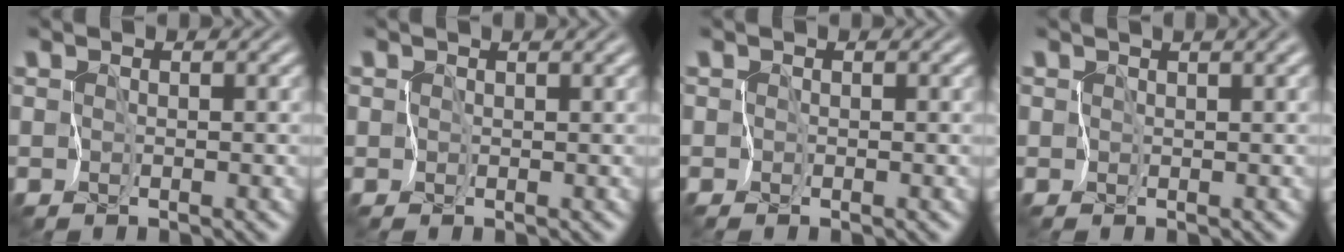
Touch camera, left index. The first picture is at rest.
{"total": 1.4, "force": [0.9, 0.5, 0.9], "torque": [-0.009, 0.006, 0.015]}
{"total": 0.0}
{"total": 3.5, "force": [2.0, 0.9, 2.6], "torque": [-0.034, 0.014, 0.029]}